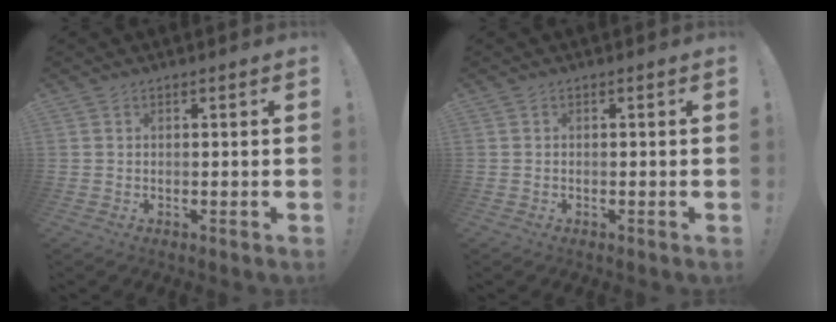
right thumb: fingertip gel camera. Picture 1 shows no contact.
{"total": 0.0}